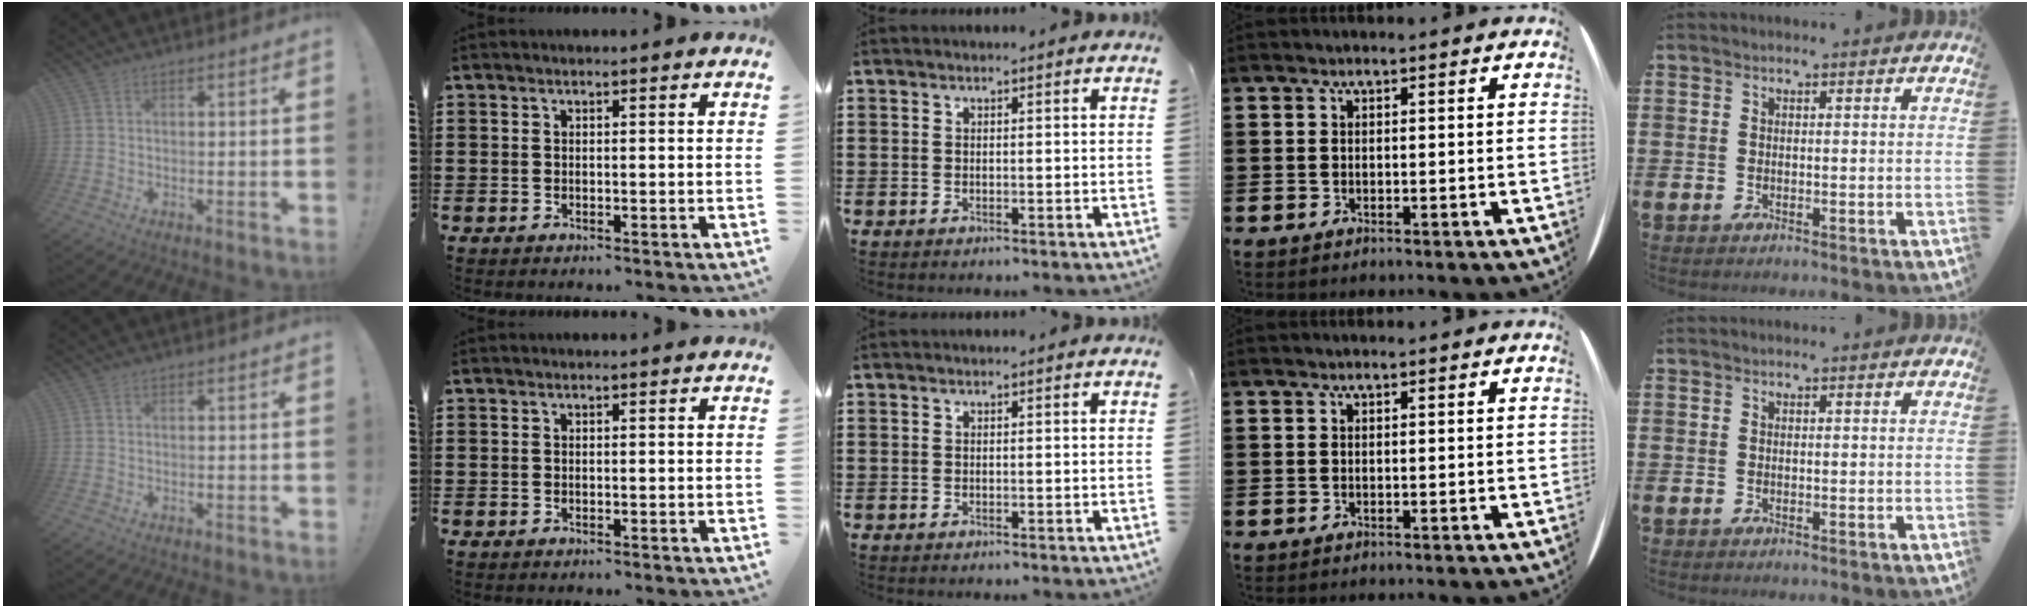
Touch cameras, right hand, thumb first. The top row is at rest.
{}